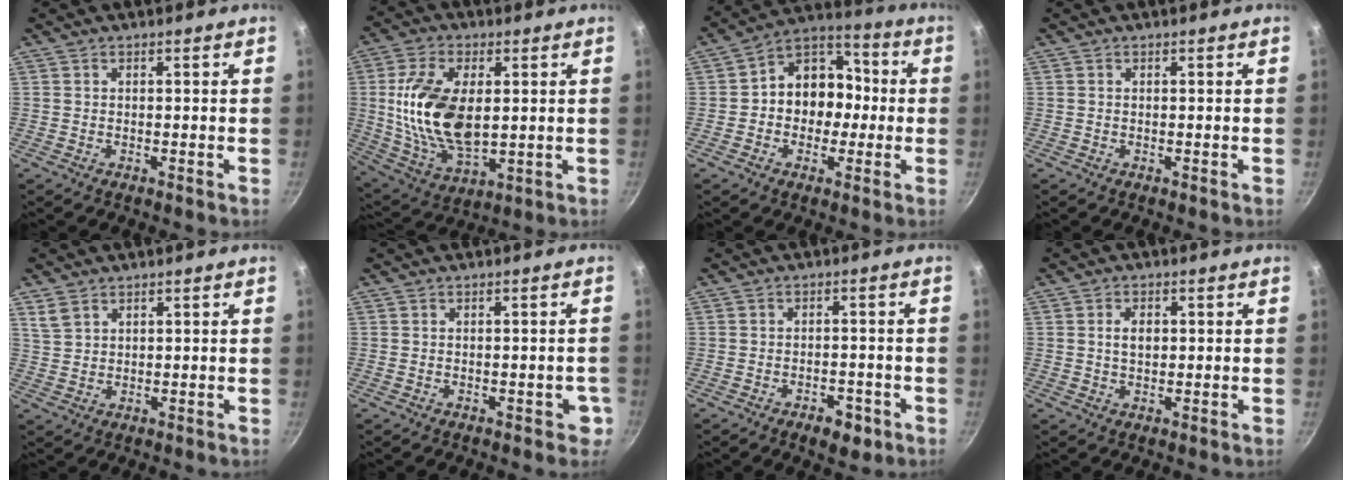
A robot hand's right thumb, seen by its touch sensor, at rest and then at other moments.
{"total": 17.5, "force": [1.8, 9.7, 14.5], "torque": [-0.268, -0.009, 0.043]}
{"total": 12.4, "force": [-0.8, 10.3, 6.9], "torque": [-0.045, 0.042, -0.032]}
{"total": 0.0}
{"total": 3.4, "force": [2.2, 2.1, 1.5], "torque": [-0.027, -0.003, 0.050]}
{"total": 2.7, "force": [-0.9, 1.6, 2.0], "torque": [0.004, 0.015, -0.010]}
{"total": 4.9, "force": [-2.8, 2.7, 3.0], "torque": [-0.026, 0.022, -0.029]}
{"total": 3.1, "force": [0.5, 2.1, 2.3], "torque": [-0.027, 0.003, 0.008]}